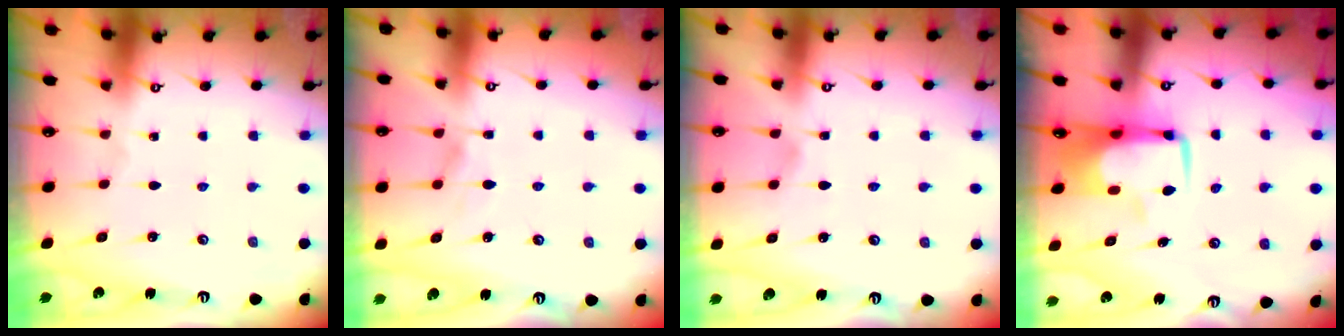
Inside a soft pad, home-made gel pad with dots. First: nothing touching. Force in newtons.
{"total": 4.9, "press": 4.9, "slide": 0.6}
{"total": 3.3, "press": 3.3, "slide": 0.4}
{"total": 7.6, "press": 7.4, "slide": 1.5}